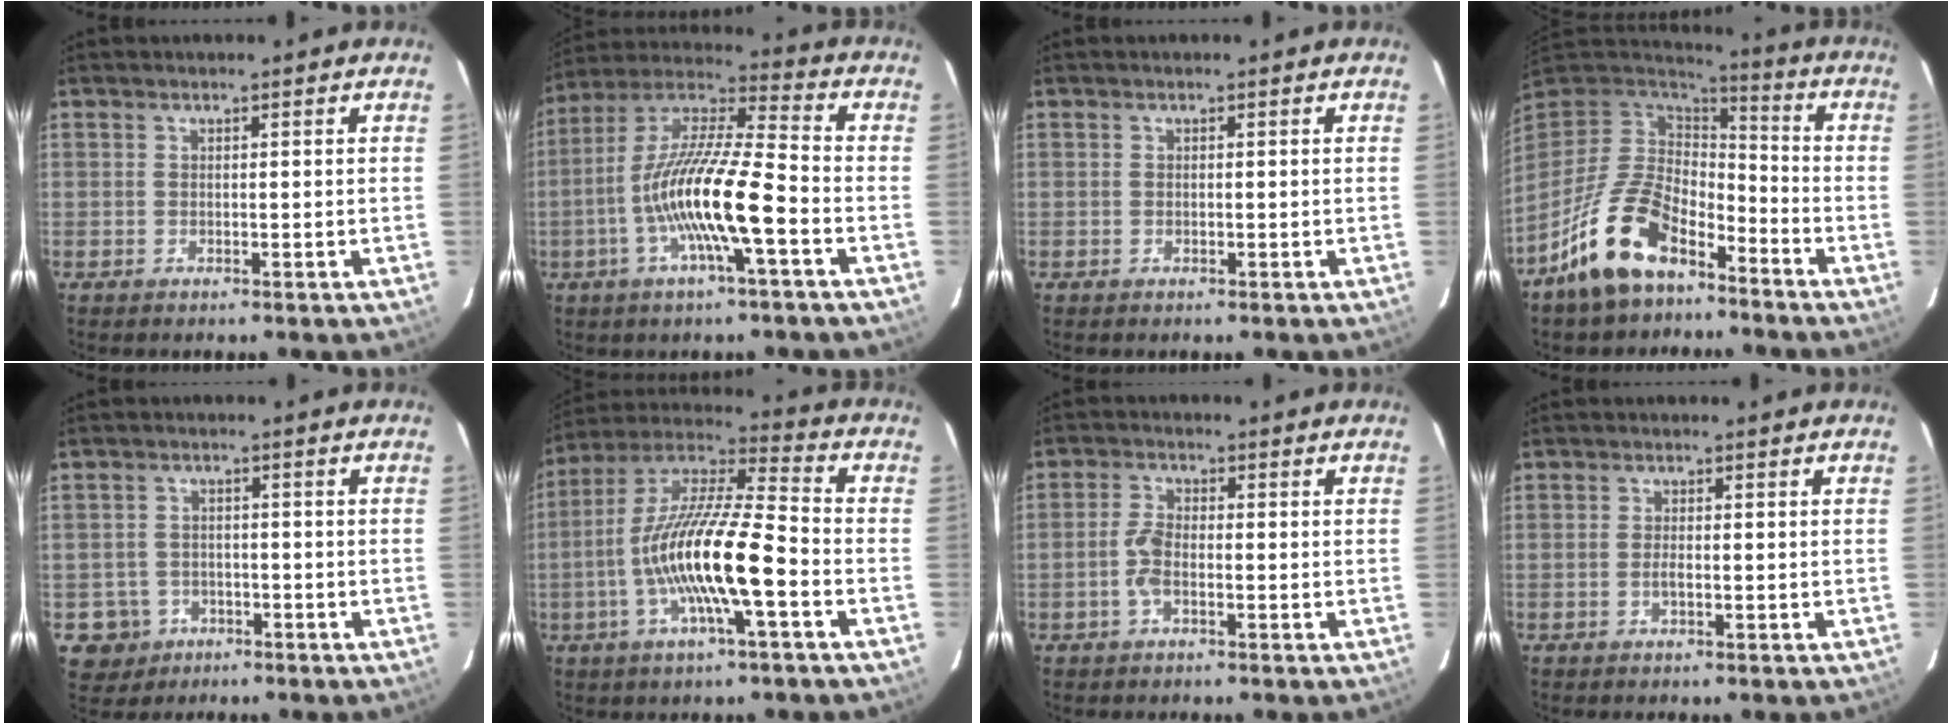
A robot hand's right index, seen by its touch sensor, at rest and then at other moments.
{"total": 16.3, "force": [-5.3, 2.0, 15.3], "torque": [-0.292, -0.003, -0.108]}
{"total": 0.0}
{"total": 16.0, "force": [-10.0, 8.2, 9.3], "torque": [-0.194, 0.003, -0.177]}
{"total": 6.1, "force": [-2.6, 5.5, 0.5], "torque": [-0.025, 0.022, -0.034]}
{"total": 17.4, "force": [-5.1, 2.6, 16.5], "torque": [-0.312, -0.004, -0.103]}
{"total": 3.7, "force": [-1.3, 1.7, 3.0], "torque": [-0.073, 0.005, -0.027]}
{"total": 1.3, "force": [-0.4, 0.4, 1.2], "torque": [-0.025, 0.000, -0.009]}